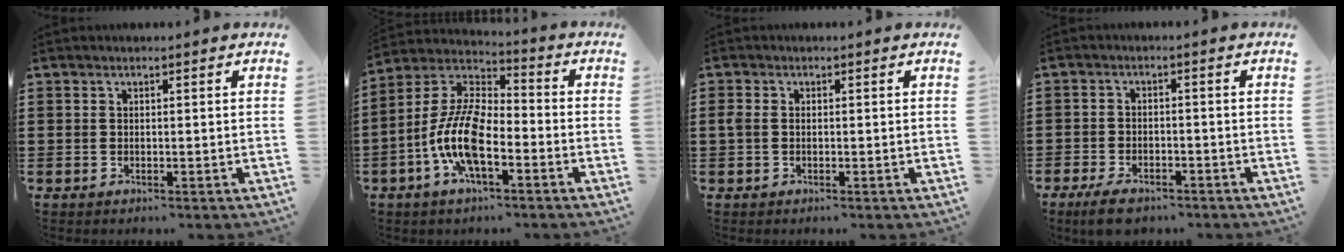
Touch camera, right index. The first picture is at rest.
{"total": 11.2, "force": [-3.9, 4.6, 9.4], "torque": [-0.234, -0.008, -0.082]}
{"total": 1.3, "force": [0.0, 1.0, 0.8], "torque": [-0.026, 0.003, -0.004]}
{"total": 3.6, "force": [-3.0, 1.2, 1.5], "torque": [-0.033, 0.006, -0.061]}